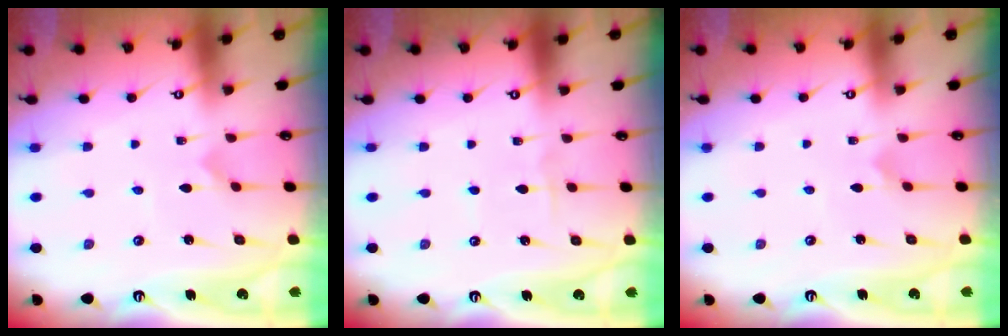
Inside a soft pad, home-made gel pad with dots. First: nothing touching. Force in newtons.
{"total": 1.8, "press": 1.7, "slide": 0.2}
{"total": 1.0, "press": 1.0, "slide": 0.1}